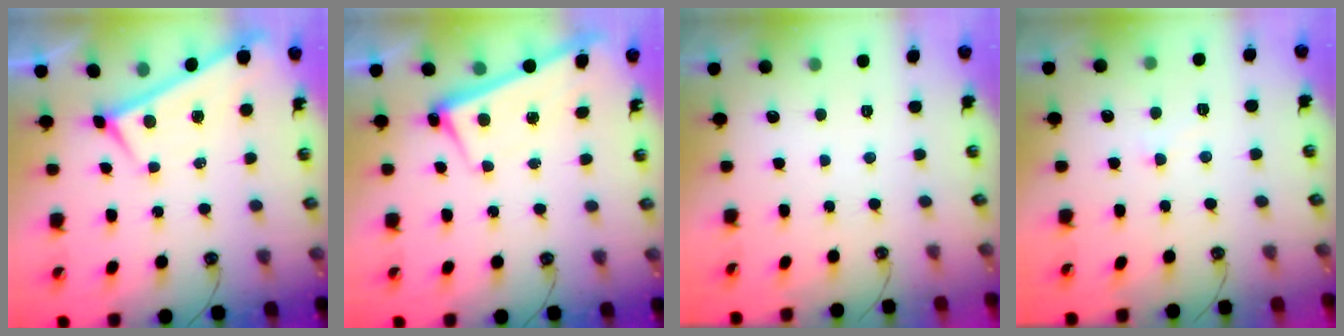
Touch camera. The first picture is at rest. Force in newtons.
{"total": 2.5, "press": 2.5, "slide": 0.5}
{"total": 0.0}
{"total": 4.4, "press": 4.4, "slide": 0.2}